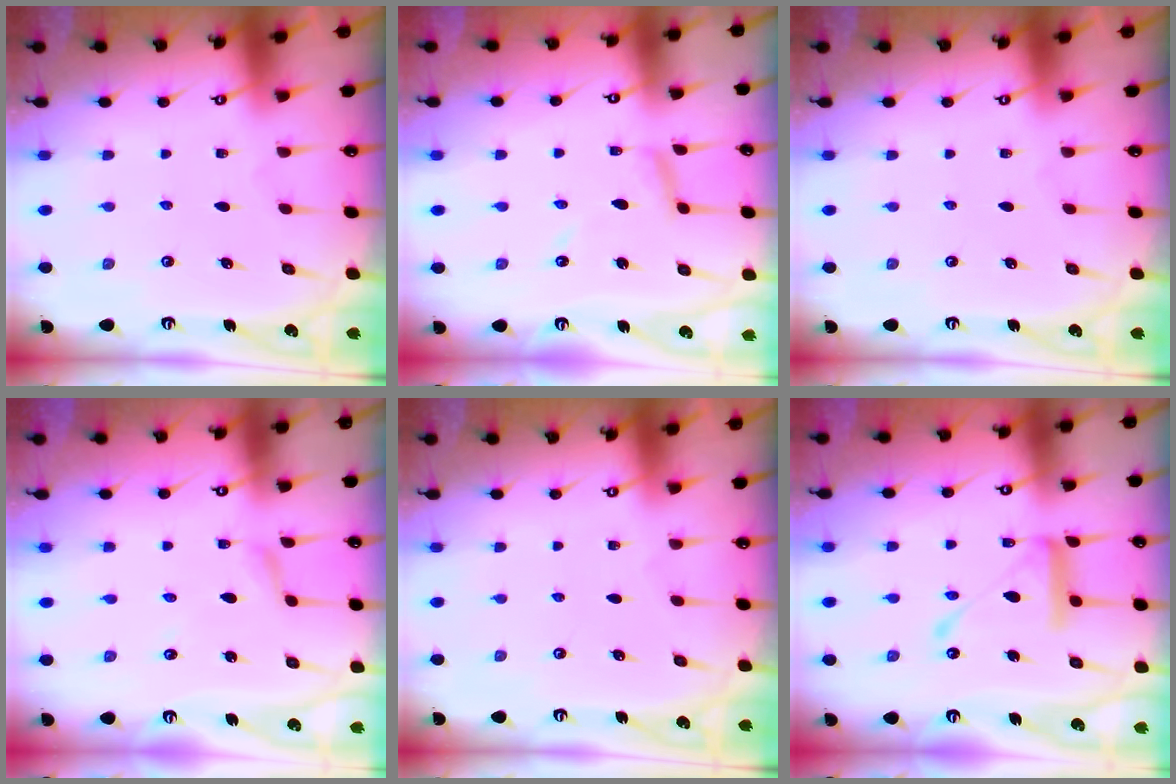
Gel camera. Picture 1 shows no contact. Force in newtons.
{"total": 6.8, "press": 6.8, "slide": 0.4}
{"total": 0.0}
{"total": 3.4, "press": 3.4, "slide": 0.4}
{"total": 0.0}
{"total": 15.9, "press": 15.8, "slide": 1.4}